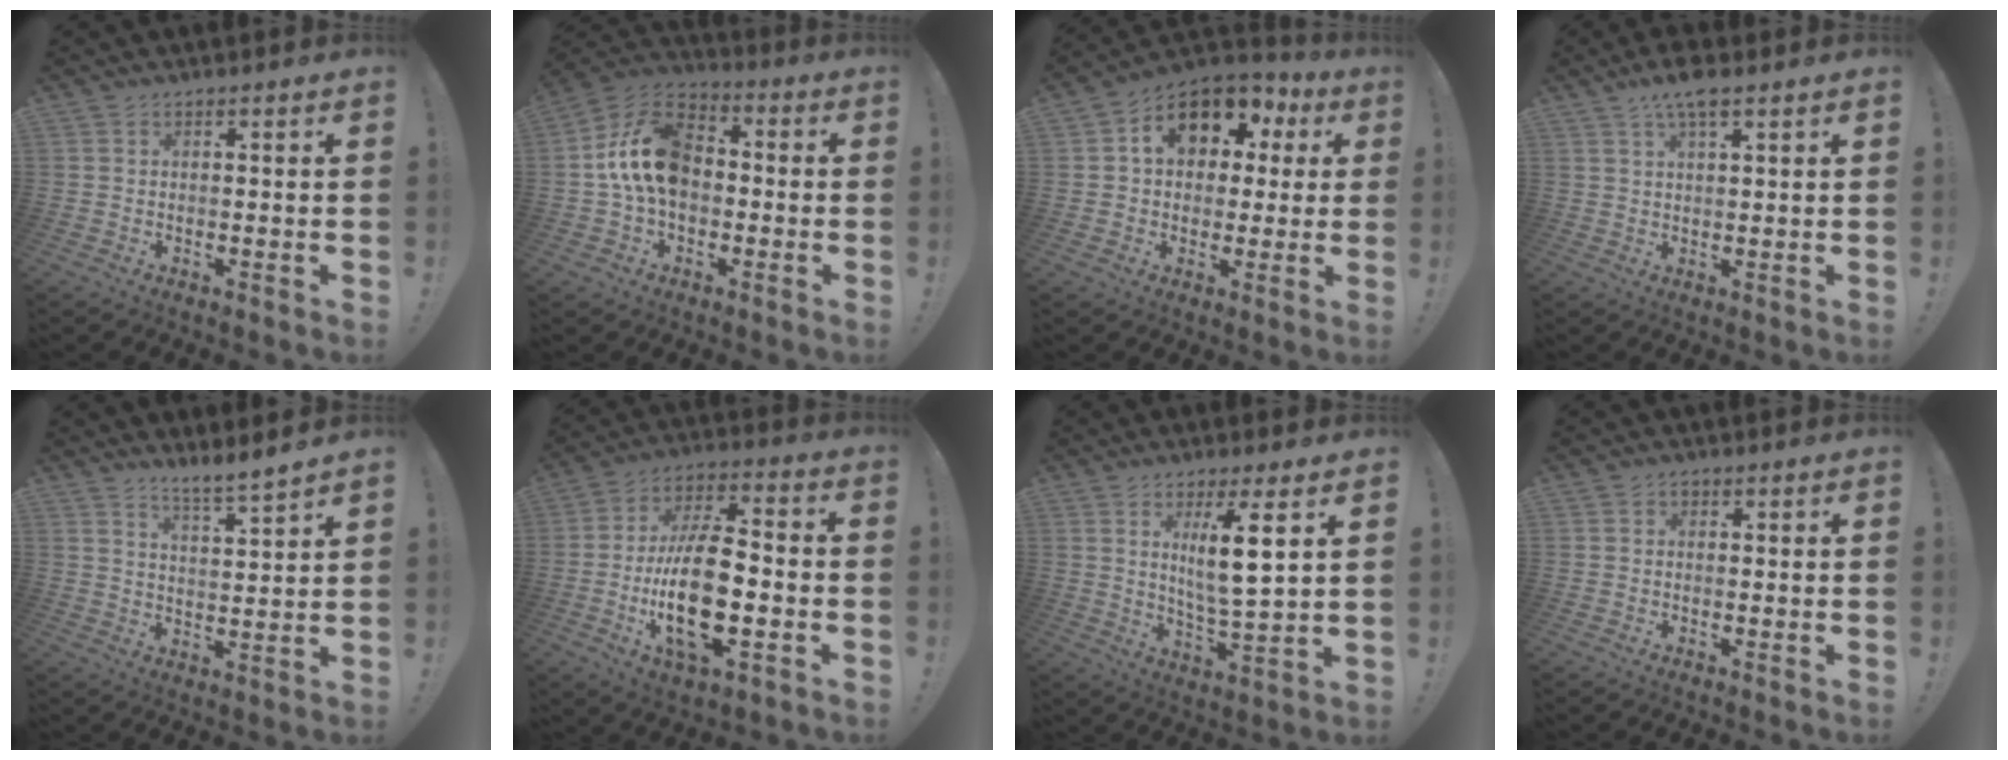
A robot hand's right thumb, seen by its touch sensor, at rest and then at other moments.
{"total": 16.0, "force": [0.2, 11.0, 11.6], "torque": [-0.206, 0.025, 0.004]}
{"total": 12.4, "force": [4.3, 9.1, 7.3], "torque": [-0.101, -0.013, 0.078]}
{"total": 6.2, "force": [4.0, 1.5, 4.5], "torque": [-0.073, -0.016, 0.066]}
{"total": 6.3, "force": [5.6, -0.3, 2.9], "torque": [-0.049, -0.042, 0.095]}
{"total": 19.3, "force": [-4.6, 8.2, 16.8], "torque": [-0.331, 0.006, -0.077]}
{"total": 10.6, "force": [3.8, 1.3, 9.8], "torque": [-0.160, -0.025, 0.056]}
{"total": 0.6, "force": [0.0, 0.6, 0.1], "torque": [0.004, -0.001, -0.001]}